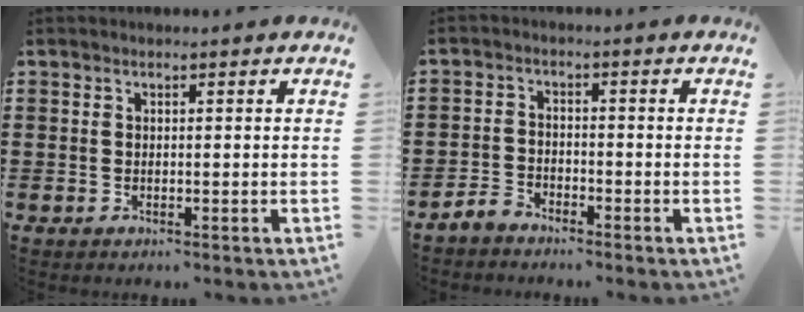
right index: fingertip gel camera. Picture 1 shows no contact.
{"total": 2.5, "force": [-2.4, 0.8, 0.5], "torque": [-0.021, 0.005, -0.052]}